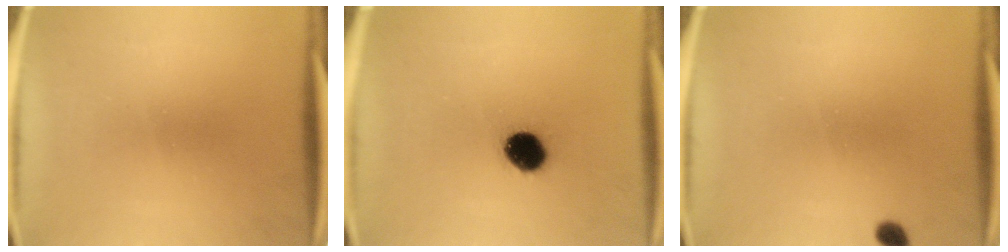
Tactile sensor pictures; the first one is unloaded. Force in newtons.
{"total": 6.3}
{"total": 1.7}